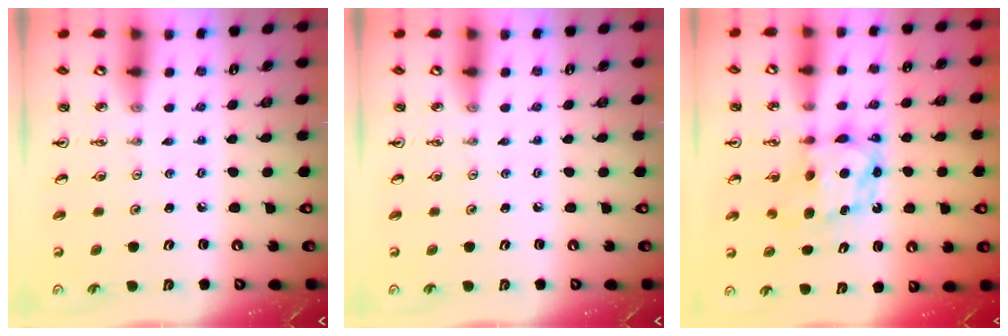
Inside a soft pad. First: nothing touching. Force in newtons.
{"total": 0.0}
{"total": 7.1, "press": 7.0, "slide": 0.4}